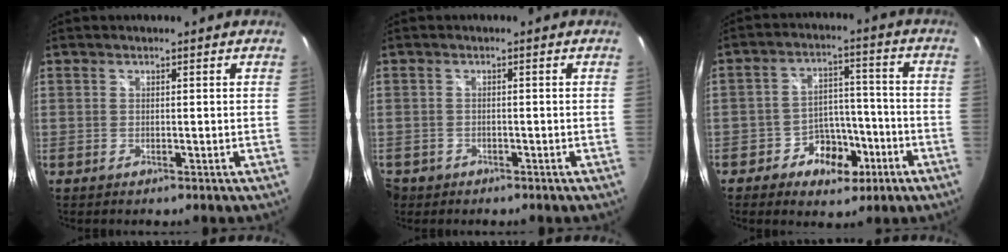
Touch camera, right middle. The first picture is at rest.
{"total": 4.6, "force": [-2.2, 3.8, 1.4], "torque": [-0.045, -0.005, -0.036]}
{"total": 9.7, "force": [-5.0, 6.6, 5.0], "torque": [-0.095, 0.022, -0.069]}